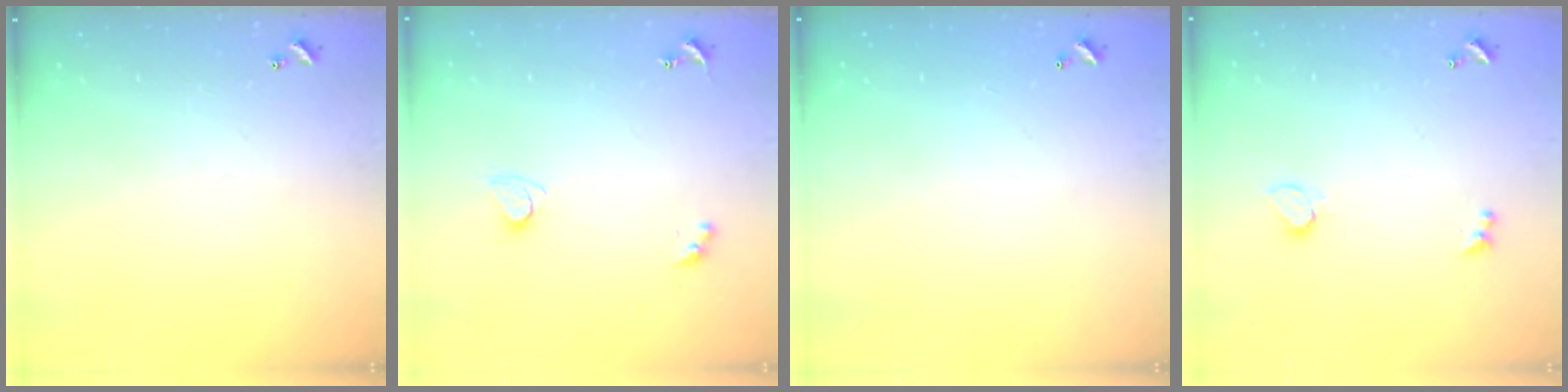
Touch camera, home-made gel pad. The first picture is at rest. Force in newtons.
{"total": 2.8, "press": 2.8, "slide": 0.6}
{"total": 2.9, "press": 2.9, "slide": 0.1}
{"total": 1.4, "press": 0.7, "slide": 1.2}